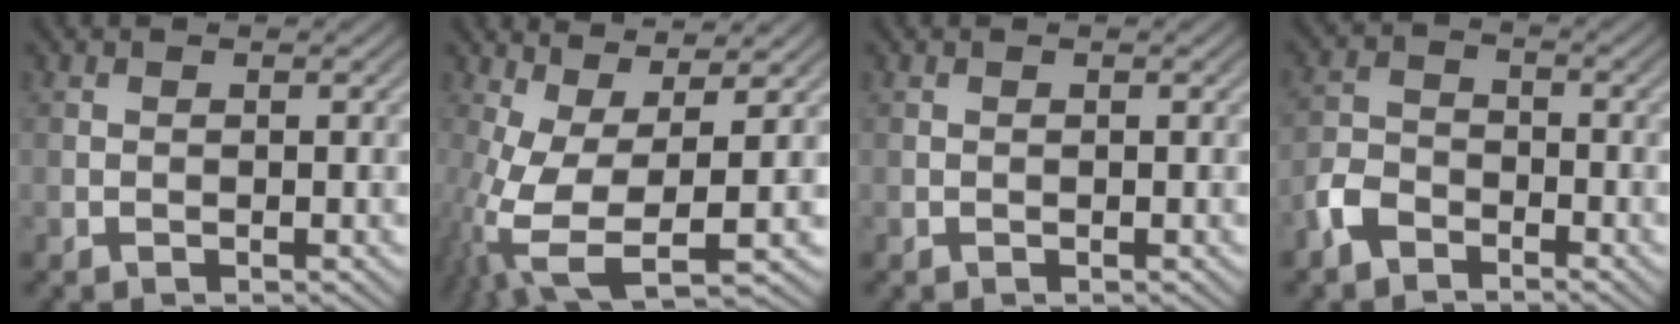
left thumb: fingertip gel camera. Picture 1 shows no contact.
{"total": 11.6, "force": [-2.3, 3.8, 10.7], "torque": [-0.244, -0.007, -0.033]}
{"total": 0.0}
{"total": 4.2, "force": [-3.1, 2.2, 1.9], "torque": [-0.041, -0.001, -0.079]}